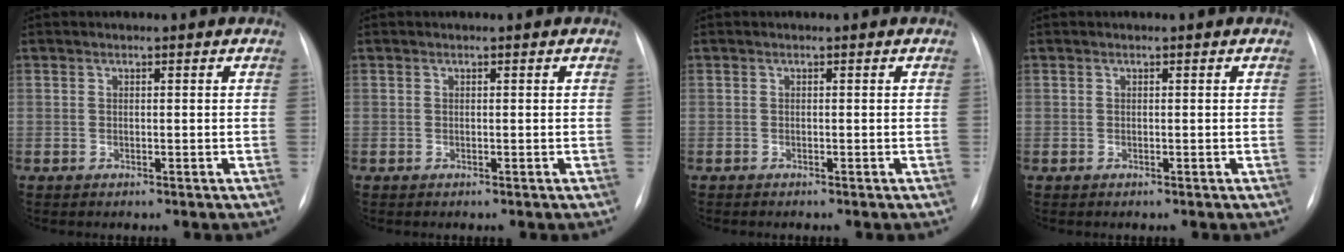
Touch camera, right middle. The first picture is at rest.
{"total": 0.0}
{"total": 0.0}
{"total": 0.0}